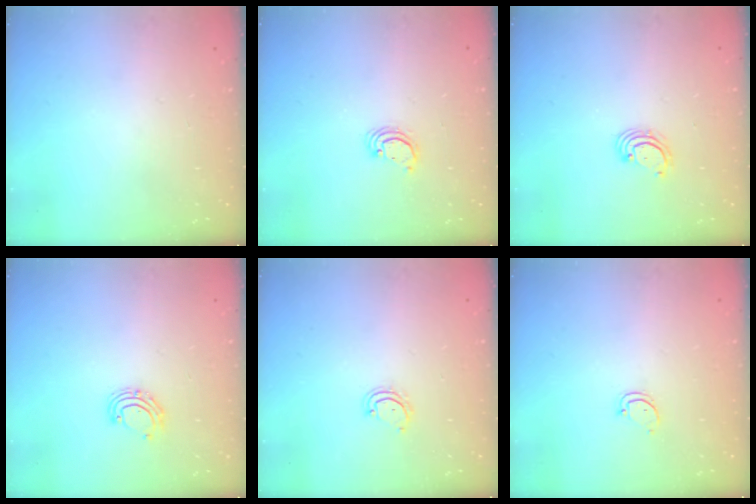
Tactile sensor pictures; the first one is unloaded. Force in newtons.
{"total": 2.7, "press": 2.7, "slide": 0.1}
{"total": 2.6, "press": 2.6, "slide": 0.3}
{"total": 5.3, "press": 5.1, "slide": 1.4}
{"total": 4.0, "press": 4.0, "slide": 0.3}
{"total": 2.6, "press": 2.6, "slide": 0.3}